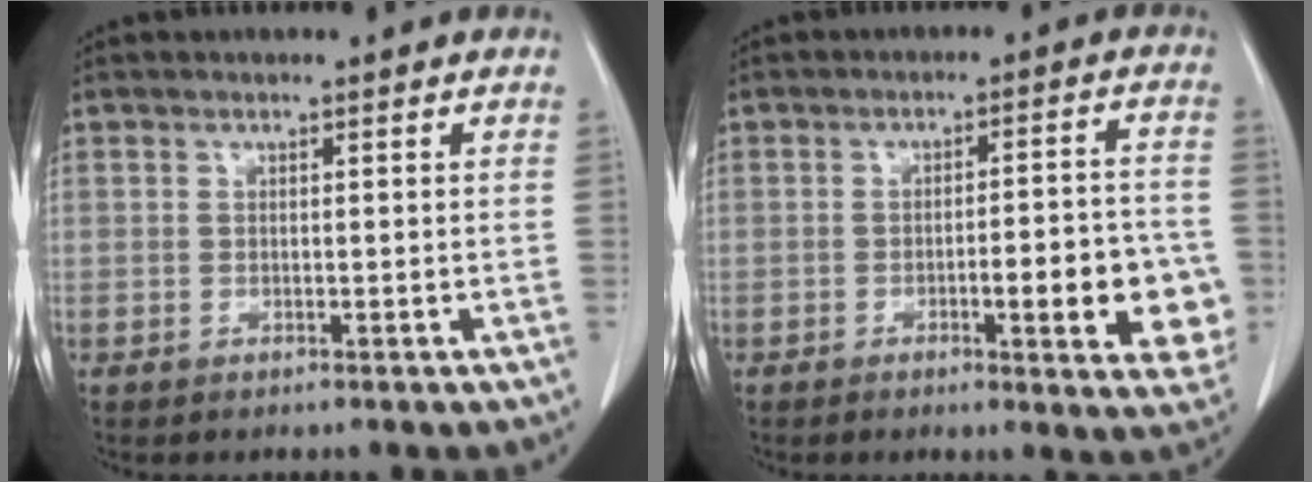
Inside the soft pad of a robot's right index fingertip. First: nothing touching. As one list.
[{"total": 10.9, "force": [-3.1, 2.4, 10.2], "torque": [-0.115, 0.010, -0.034]}]